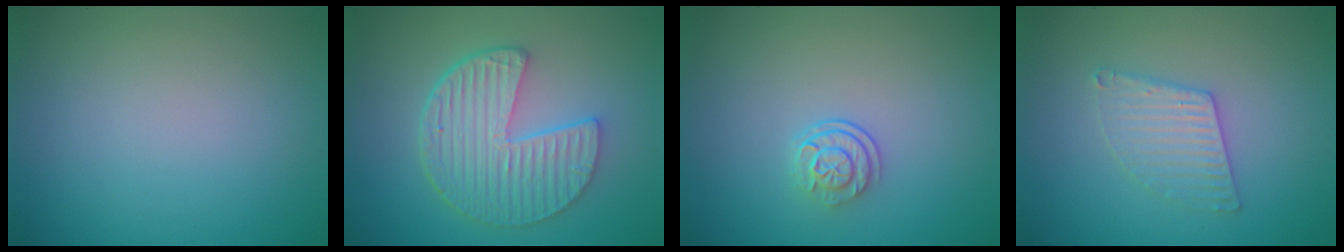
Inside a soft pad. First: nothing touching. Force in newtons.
{"total": 6.3, "press": 4.8, "slide": 4.1}
{"total": 2.3, "press": 1.7, "slide": 1.5}
{"total": 2.8, "press": 2.8, "slide": 0.3}